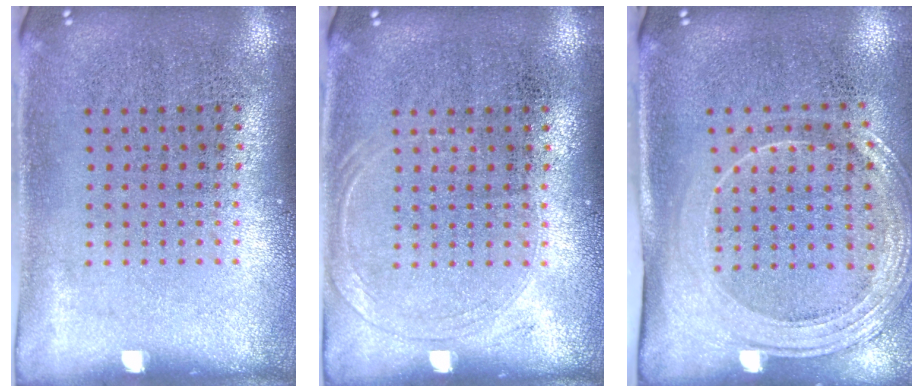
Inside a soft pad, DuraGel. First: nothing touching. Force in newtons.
{"total": 1.1, "press": 1.0, "slide": 0.3}
{"total": 2.1, "press": 1.8, "slide": 1.1}